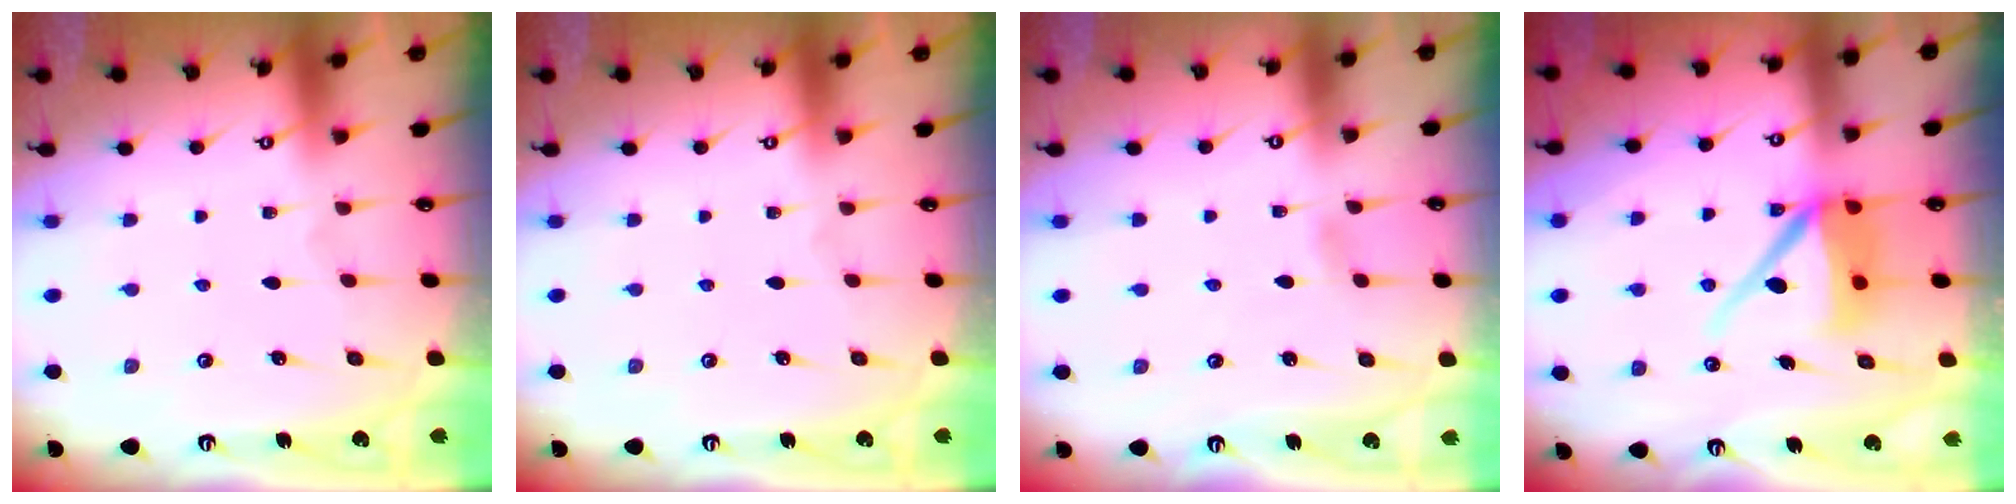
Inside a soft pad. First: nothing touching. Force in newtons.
{"total": 0.0}
{"total": 3.7, "press": 3.7, "slide": 0.4}
{"total": 9.8, "press": 9.7, "slide": 1.2}